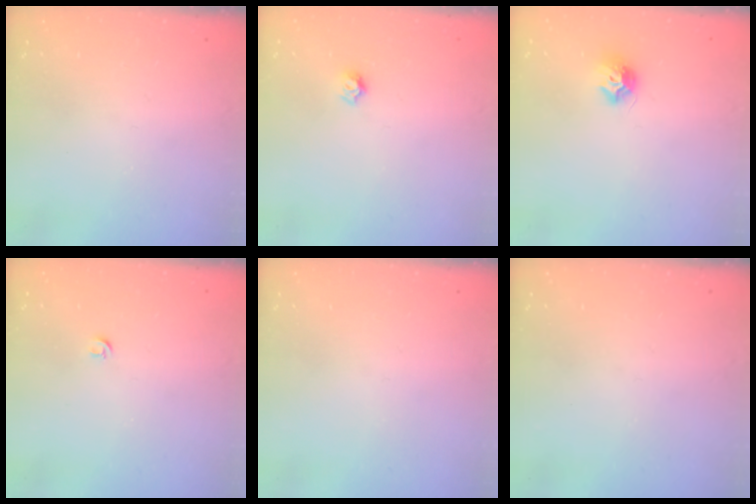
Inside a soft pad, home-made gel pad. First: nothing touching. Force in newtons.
{"total": 3.7, "press": 3.6, "slide": 0.2}
{"total": 7.9, "press": 7.9, "slide": 0.4}
{"total": 3.4, "press": 3.3, "slide": 0.6}
{"total": 0.0}
{"total": 0.0}